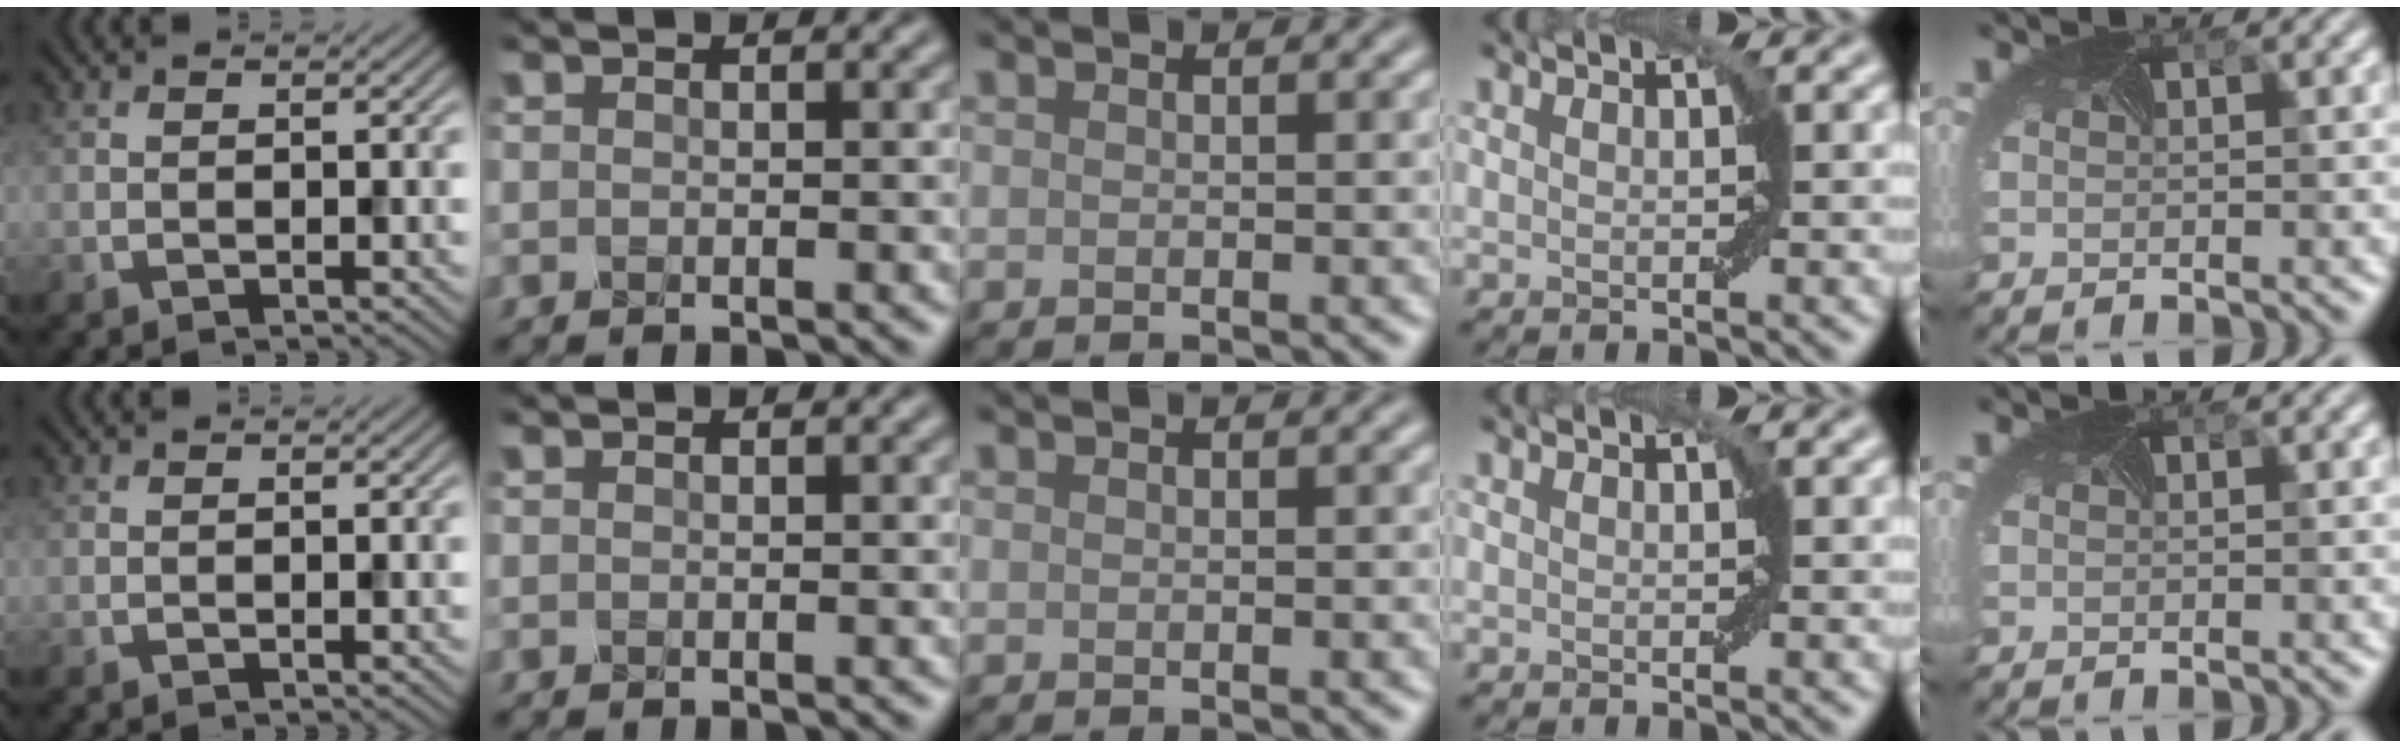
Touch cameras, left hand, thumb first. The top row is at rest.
{}